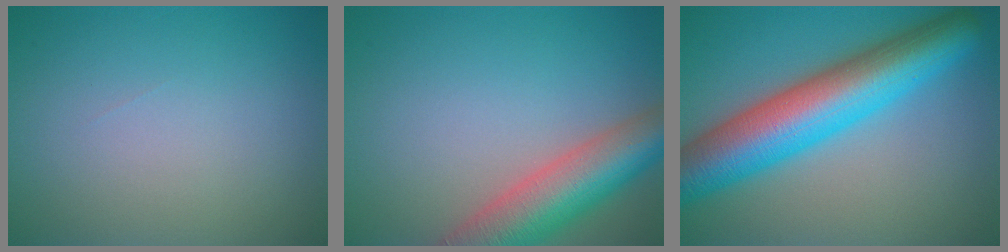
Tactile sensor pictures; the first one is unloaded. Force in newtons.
{"total": 8.2, "press": 8.2, "slide": 0.6}
{"total": 11.0, "press": 11.0, "slide": 0.2}